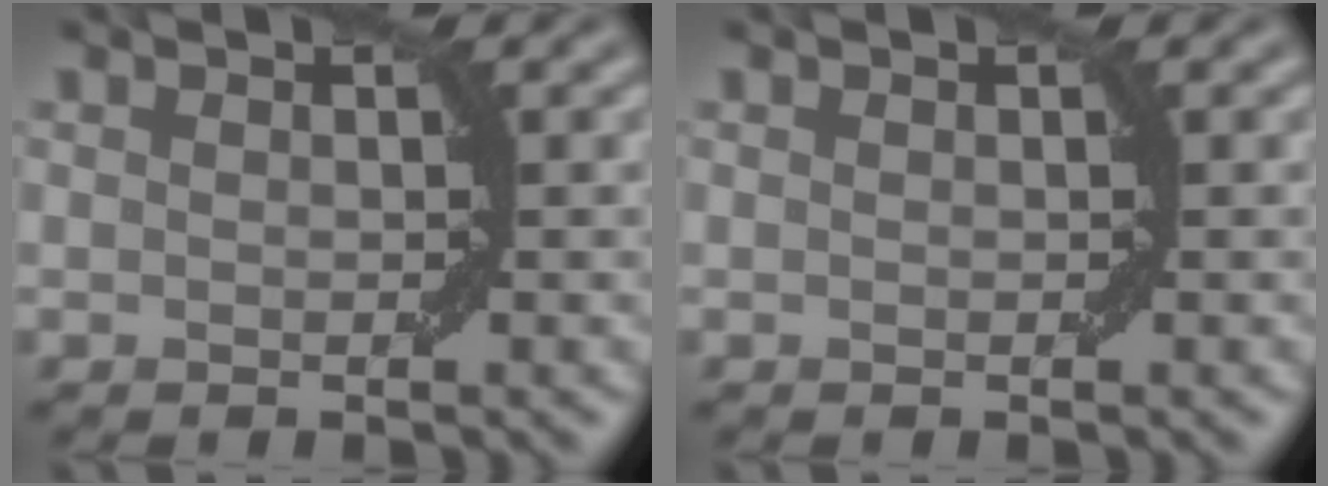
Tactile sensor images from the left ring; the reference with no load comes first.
{"total": 0.0}